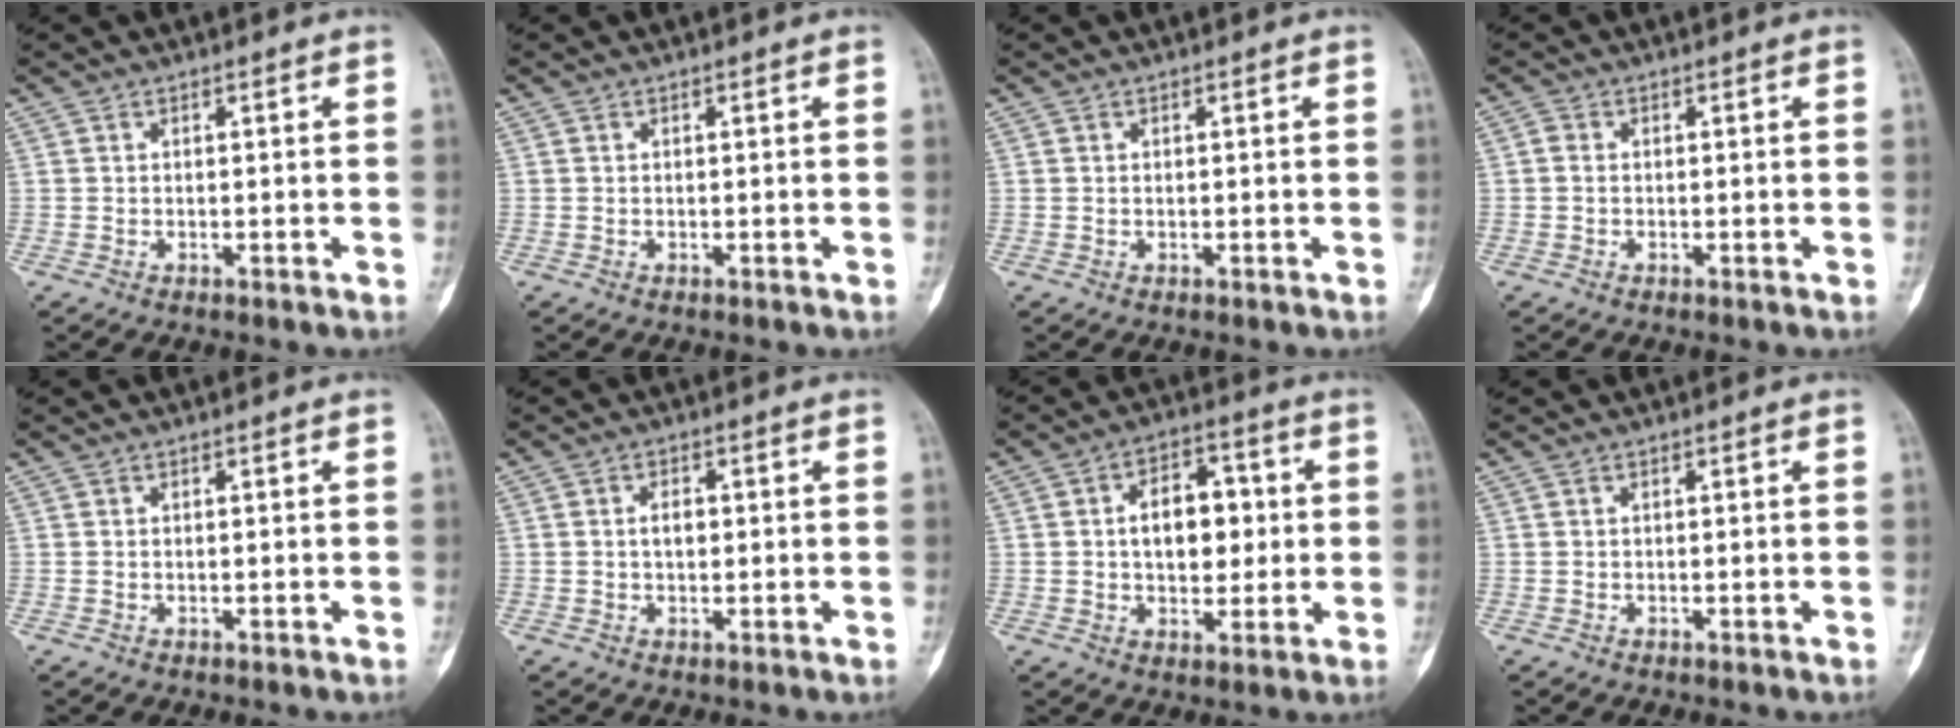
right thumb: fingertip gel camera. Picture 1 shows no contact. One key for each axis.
{"total": 0.0}
{"total": 0.0}
{"total": 1.3, "fx": 0.0, "fy": 1.0, "fz": 0.7, "tx": -0.010, "ty": 0.002, "tz": -0.002}
{"total": 0.0}
{"total": 2.6, "fx": 0.2, "fy": 1.6, "fz": 2.0, "tx": -0.027, "ty": 0.001, "tz": 0.003}
{"total": 10.7, "fx": 1.0, "fy": 6.8, "fz": 8.2, "tx": -0.088, "ty": 0.009, "tz": 0.016}
{"total": 0.0}